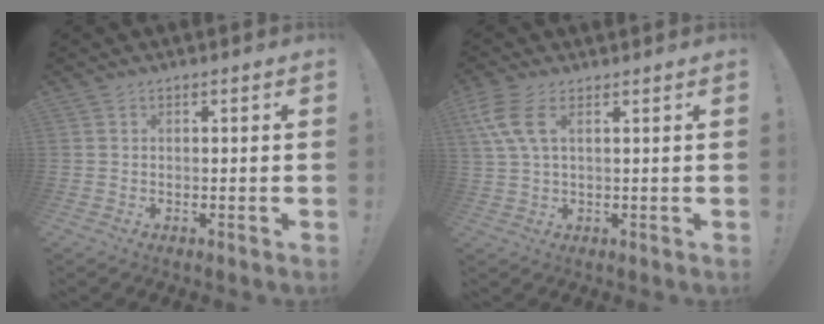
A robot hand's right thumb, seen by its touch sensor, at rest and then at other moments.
{"total": 7.4, "force": [3.1, 2.8, 6.1], "torque": [-0.136, -0.006, 0.061]}